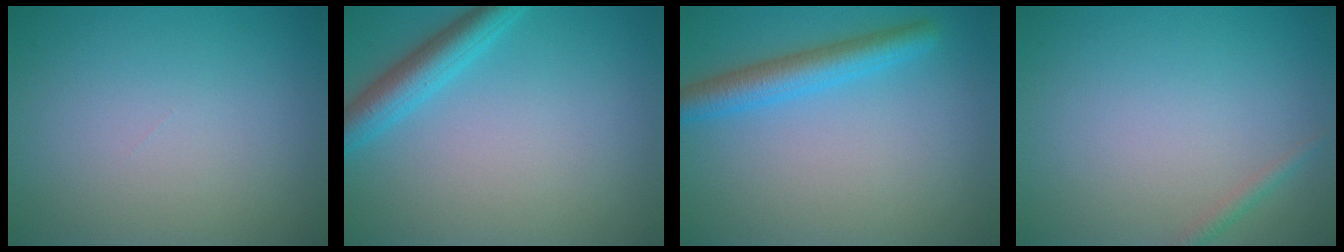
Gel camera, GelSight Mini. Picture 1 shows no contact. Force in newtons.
{"total": 3.6, "press": 3.5, "slide": 0.2}
{"total": 3.7, "press": 3.7, "slide": 0.2}
{"total": 0.9, "press": 0.9, "slide": 0.0}